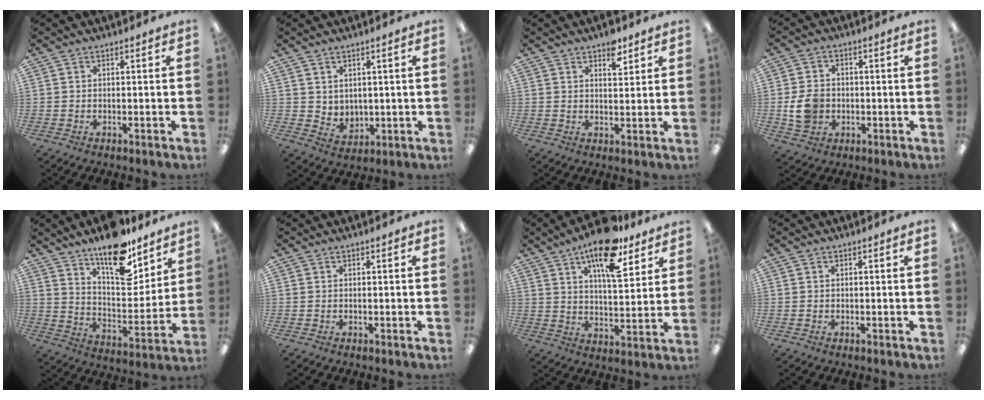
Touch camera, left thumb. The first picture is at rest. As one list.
[{"total": 3.9, "force": [3.0, 2.5, 0.4], "torque": [-0.010, -0.018, 0.056]}, {"total": 5.6, "force": [3.8, 2.5, 3.2], "torque": [-0.022, -0.025, 0.058]}, {"total": 7.2, "force": [-1.2, 5.8, 4.0], "torque": [-0.073, 0.005, -0.022]}, {"total": 17.5, "force": [13.5, 6.7, 8.9], "torque": [-0.136, -0.094, 0.232]}, {"total": 0.0}, {"total": 16.2, "force": [10.4, 6.5, 10.7], "torque": [-0.155, -0.048, 0.171]}, {"total": 0.0}]